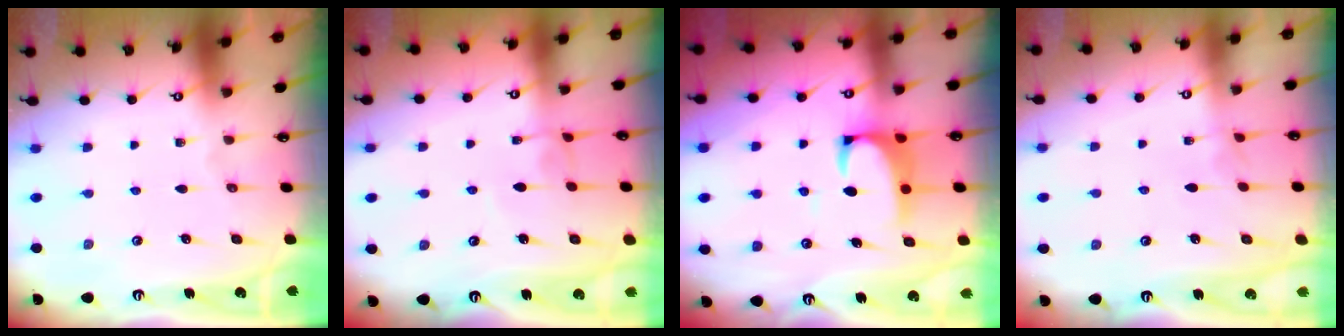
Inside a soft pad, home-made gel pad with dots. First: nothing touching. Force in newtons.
{"total": 1.5, "press": 1.5, "slide": 0.4}
{"total": 2.6, "press": 2.3, "slide": 1.0}
{"total": 3.0, "press": 3.0, "slide": 0.3}